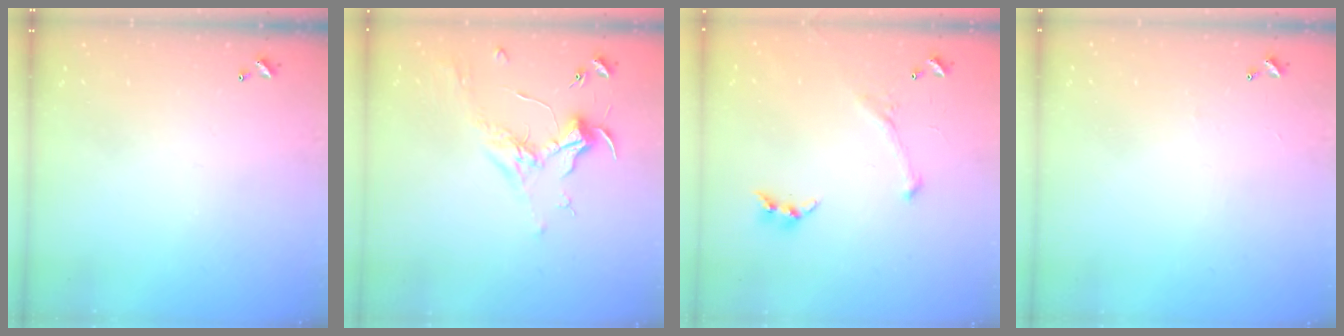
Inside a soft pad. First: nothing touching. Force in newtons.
{"total": 2.0, "press": 1.8, "slide": 0.7}
{"total": 2.8, "press": 2.6, "slide": 1.0}
{"total": 2.6, "press": 2.6, "slide": 0.4}